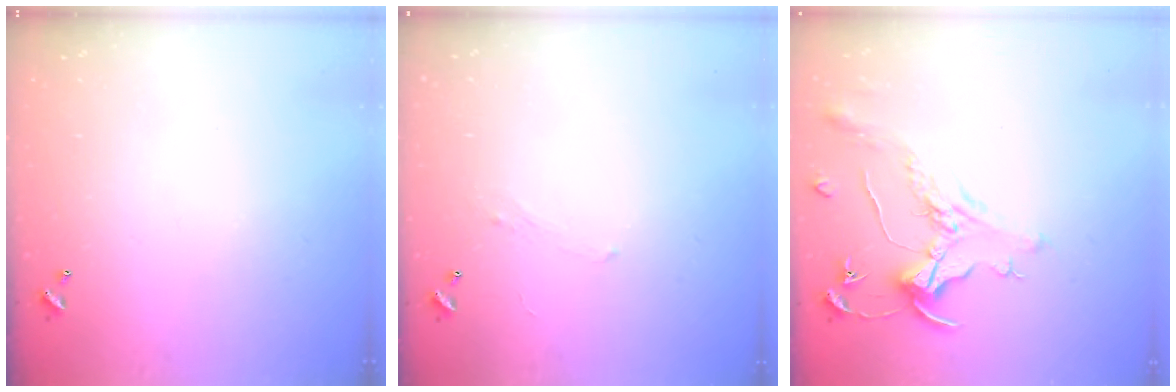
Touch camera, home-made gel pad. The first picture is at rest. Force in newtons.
{"total": 1.0, "press": 0.8, "slide": 0.5}
{"total": 1.5, "press": 1.3, "slide": 0.7}